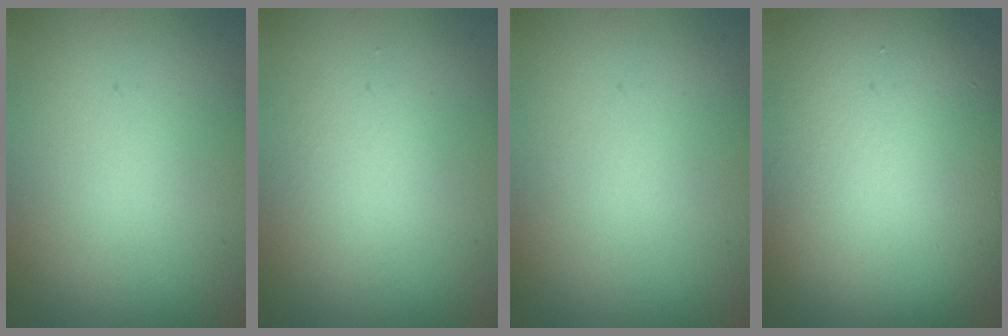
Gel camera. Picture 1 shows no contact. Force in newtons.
{"total": 1.3, "press": 1.3, "slide": 0.1}
{"total": 0.0}
{"total": 17.2, "press": 17.2, "slide": 0.5}